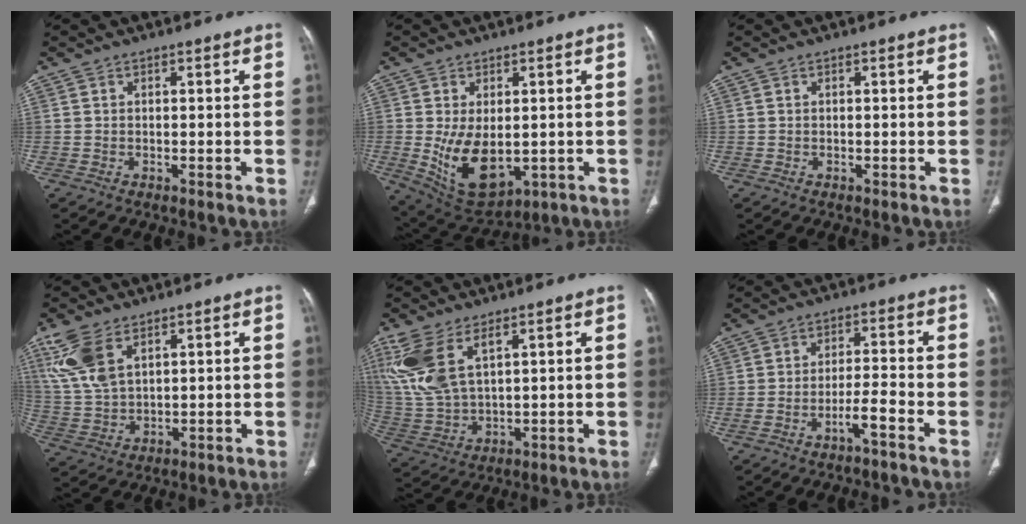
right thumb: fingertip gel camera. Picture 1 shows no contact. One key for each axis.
{"total": 11.8, "fx": -1.3, "fy": 6.9, "fz": 9.5, "tx": -0.153, "ty": -0.017, "tz": 0.006}
{"total": 0.0}
{"total": 10.4, "fx": 5.4, "fy": 5.3, "fz": 7.1, "tx": -0.161, "ty": -0.008, "tz": 0.119}
{"total": 13.0, "fx": 6.4, "fy": 6.1, "fz": 9.6, "tx": -0.226, "ty": -0.010, "tz": 0.144}
{"total": 4.3, "fx": -2.8, "fy": 0.4, "fz": 3.2, "tx": -0.068, "ty": 0.029, "tz": -0.051}